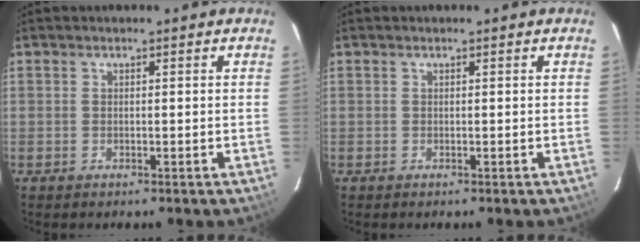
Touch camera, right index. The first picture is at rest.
{"total": 0.0}